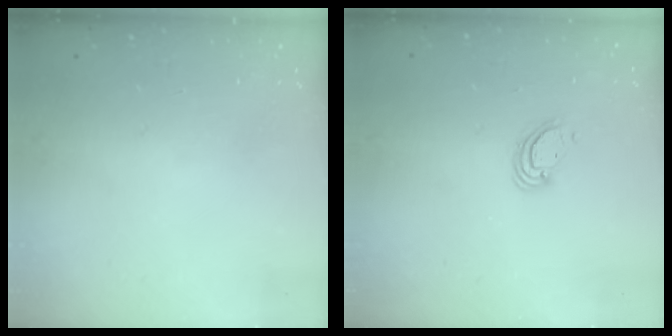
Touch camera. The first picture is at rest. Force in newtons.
{"total": 3.8, "press": 3.8, "slide": 0.1}